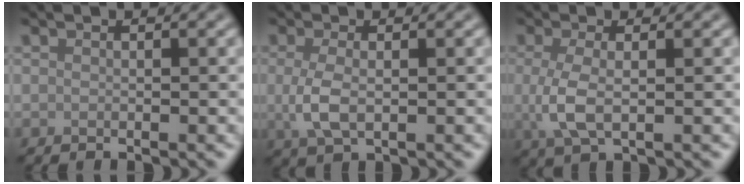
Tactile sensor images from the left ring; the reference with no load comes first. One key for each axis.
{"total": 2.9, "fx": 0.0, "fy": 1.3, "fz": 2.6, "tx": -0.064, "ty": -0.004, "tz": -0.001}
{"total": 3.3, "fx": -0.1, "fy": 1.3, "fz": 3.0, "tx": -0.072, "ty": -0.006, "tz": -0.001}